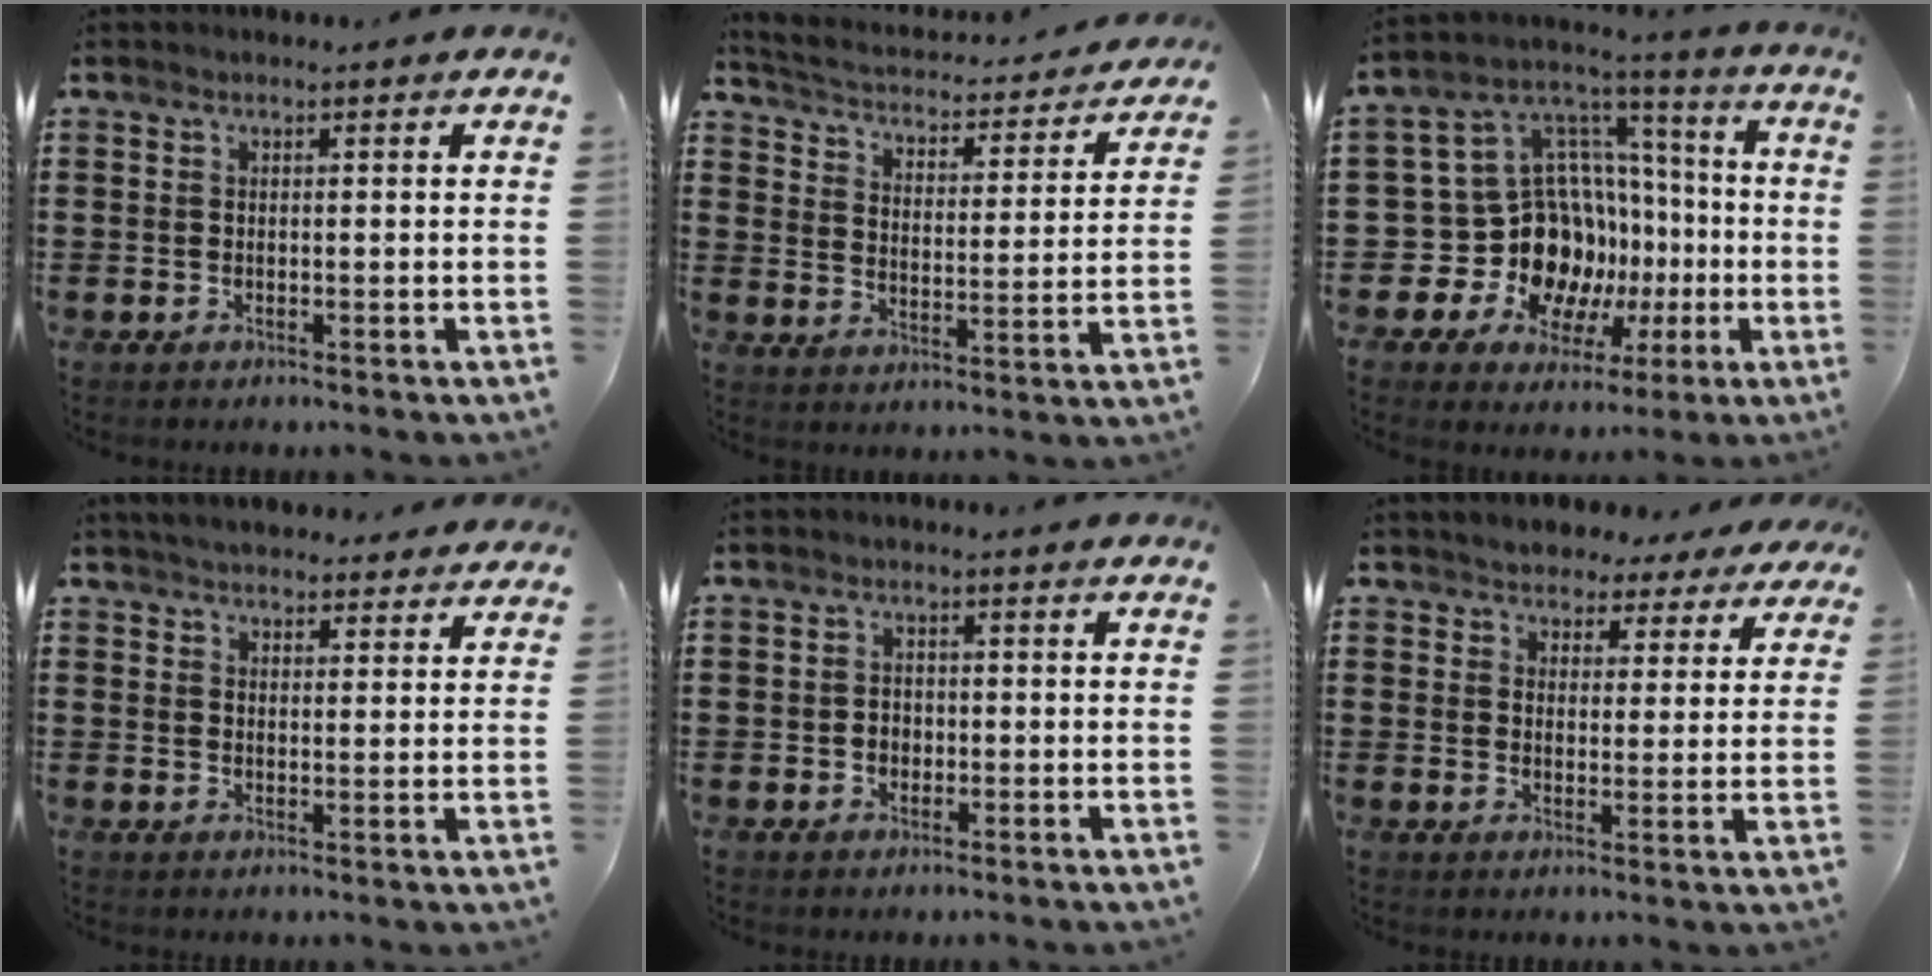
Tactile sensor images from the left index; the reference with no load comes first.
{"total": 2.7, "force": [2.7, 0.1, 0.3], "torque": [-0.026, -0.028, 0.035]}
{"total": 14.0, "force": [-2.5, 12.9, 4.7], "torque": [-0.128, -0.029, -0.011]}
{"total": 4.0, "force": [3.9, 0.5, 0.6], "torque": [-0.022, -0.010, 0.073]}
{"total": 1.7, "force": [-0.3, 1.5, 0.8], "torque": [-0.019, 0.005, -0.008]}
{"total": 3.9, "force": [3.6, 1.3, -0.1], "torque": [-0.018, -0.012, 0.064]}